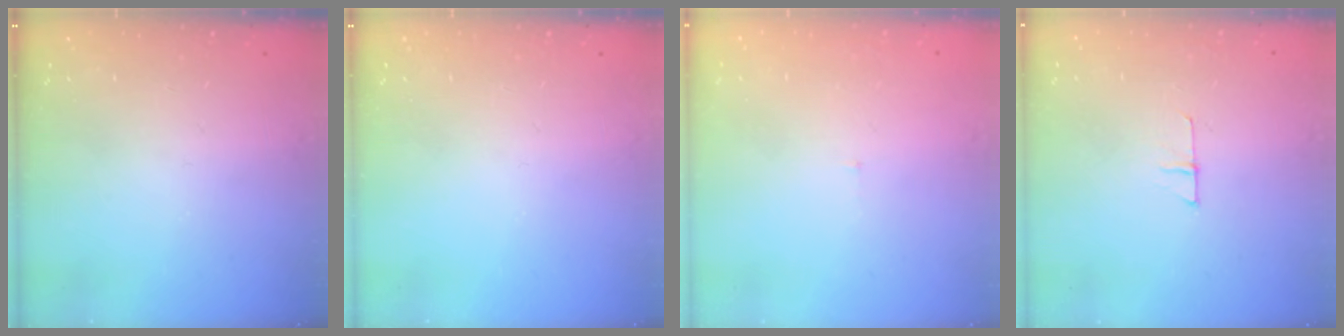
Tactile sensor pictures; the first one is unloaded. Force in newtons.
{"total": 0.0}
{"total": 3.0, "press": 3.0, "slide": 0.2}
{"total": 4.5, "press": 4.5, "slide": 0.4}